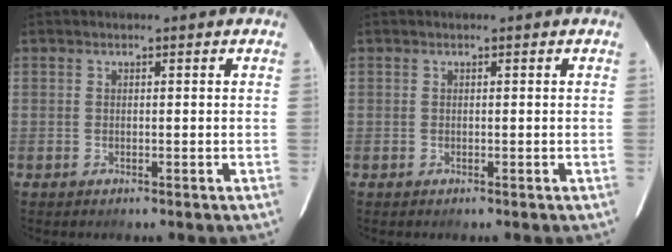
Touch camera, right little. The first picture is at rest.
{"total": 0.0}